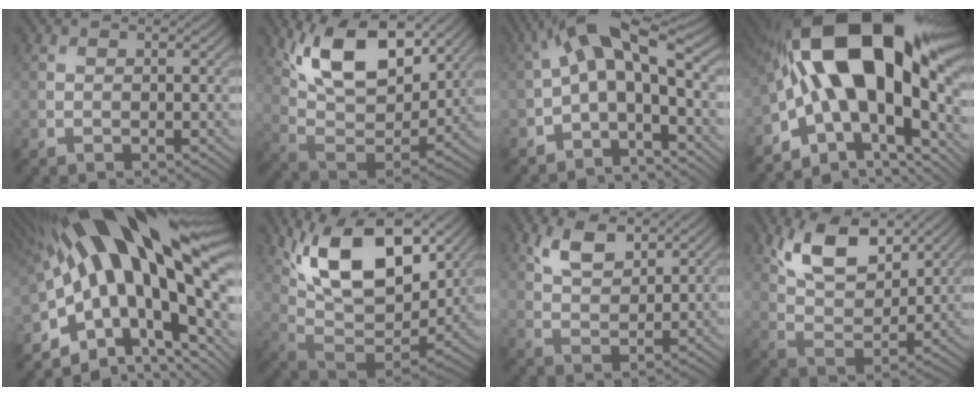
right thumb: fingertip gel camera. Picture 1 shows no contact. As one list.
[{"total": 14.1, "force": [7.9, 6.5, 9.7], "torque": [-0.180, -0.005, 0.134]}, {"total": 10.0, "force": [-0.6, 4.3, 9.1], "torque": [-0.161, 0.025, -0.030]}, {"total": 20.3, "force": [1.2, 11.3, 16.9], "torque": [-0.317, 0.005, 0.018]}, {"total": 20.7, "force": [1.7, 10.0, 18.0], "torque": [-0.302, -0.025, 0.041]}, {"total": 16.8, "force": [8.0, 8.1, 12.3], "torque": [-0.220, 0.009, 0.131]}, {"total": 5.4, "force": [3.3, 2.5, 3.4], "torque": [-0.075, 0.000, 0.065]}, {"total": 10.3, "force": [6.1, 4.7, 6.8], "torque": [-0.141, -0.002, 0.113]}]